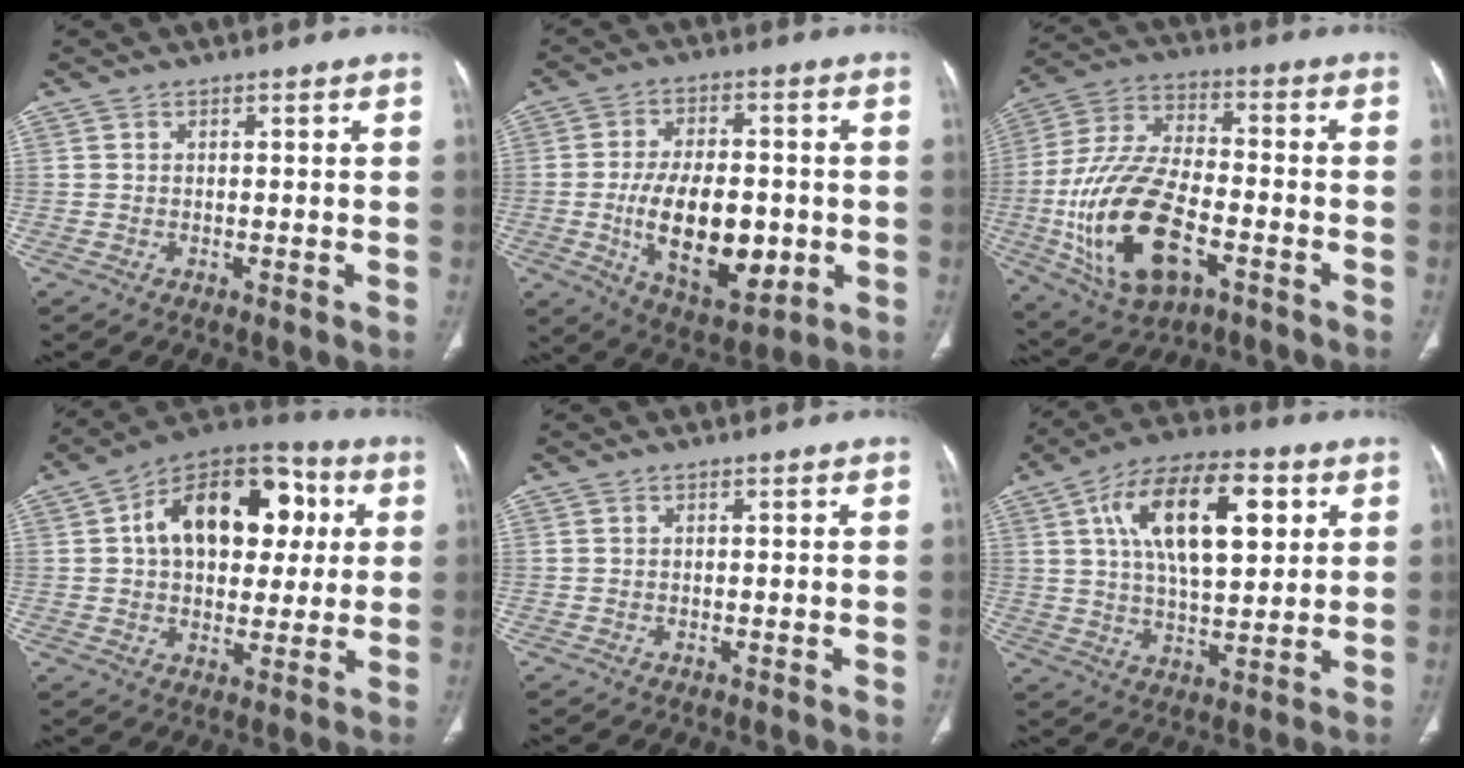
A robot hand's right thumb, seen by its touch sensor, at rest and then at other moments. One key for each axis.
{"total": 16.9, "fx": -2.8, "fy": 9.0, "fz": 14.1, "tx": -0.209, "ty": 0.001, "tz": -0.029}
{"total": 20.9, "fx": -6.6, "fy": 10.6, "fz": 16.7, "tx": -0.335, "ty": 0.023, "tz": -0.109}
{"total": 20.5, "fx": 4.4, "fy": 13.1, "fz": 15.1, "tx": -0.189, "ty": 0.023, "tz": 0.061}
{"total": 0.0}
{"total": 19.2, "fx": 6.1, "fy": 9.0, "fz": 15.9, "tx": -0.242, "ty": -0.003, "tz": 0.101}